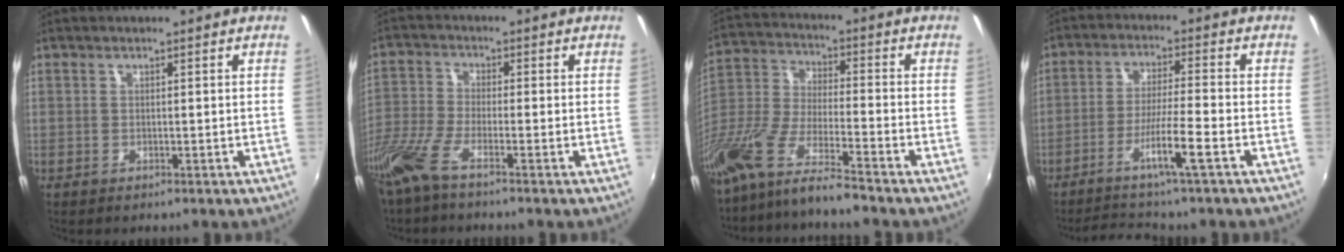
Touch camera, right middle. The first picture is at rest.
{"total": 7.1, "force": [-5.2, 0.7, 4.8], "torque": [-0.113, -0.017, -0.109]}
{"total": 13.6, "force": [-10.4, 1.0, 8.7], "torque": [-0.178, -0.023, -0.206]}
{"total": 8.3, "force": [-5.2, -0.4, 6.5], "torque": [-0.134, -0.006, -0.091]}